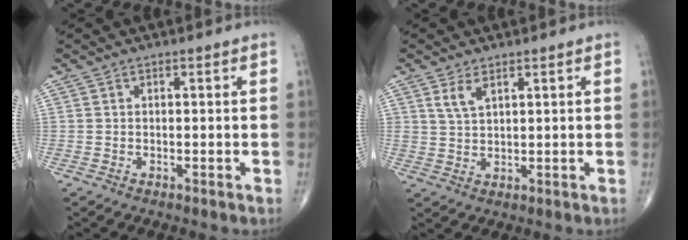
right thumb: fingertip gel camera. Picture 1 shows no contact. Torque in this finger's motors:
{"motor_torque": [0.06, 0.06, 0.25, 0.21, 0.01]}